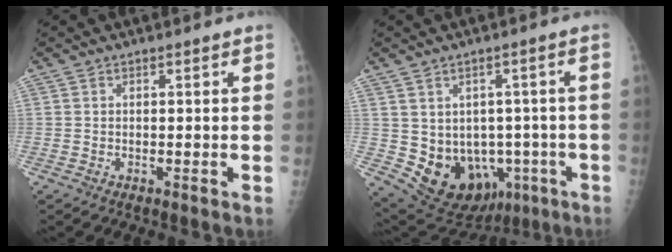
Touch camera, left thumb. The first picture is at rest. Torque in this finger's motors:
{"motor_torque": [-0.50, 0.57, 0.27, -0.19, 0.09]}